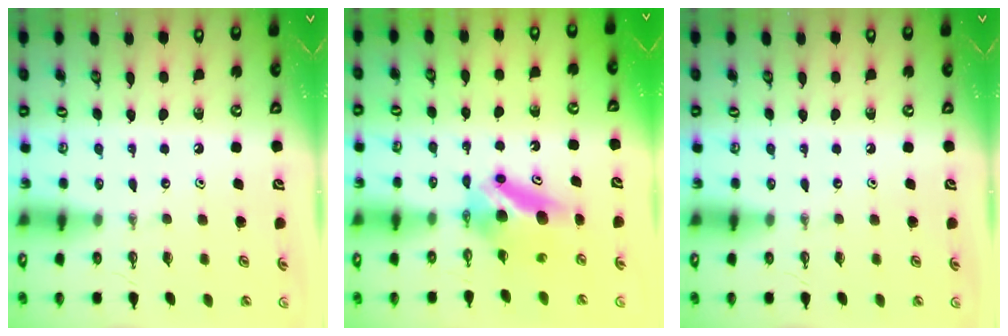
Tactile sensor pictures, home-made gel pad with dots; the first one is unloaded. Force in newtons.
{"total": 6.1, "press": 6.0, "slide": 0.9}
{"total": 0.0}